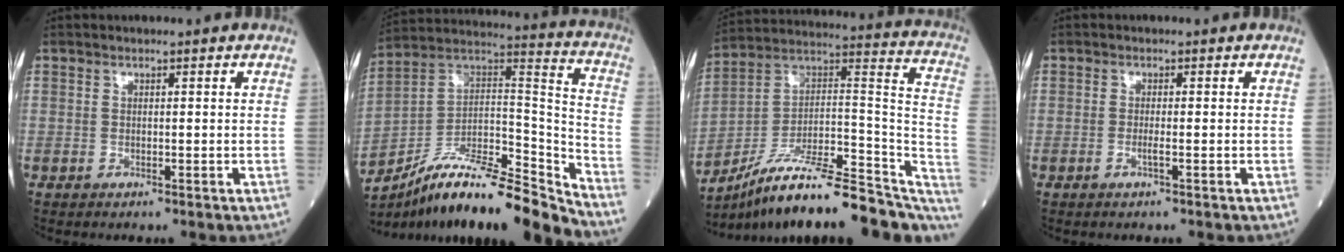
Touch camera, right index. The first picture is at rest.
{"total": 21.0, "force": [-17.3, 2.6, 11.5], "torque": [-0.174, 0.039, -0.295]}
{"total": 25.5, "force": [-18.9, 6.3, 16.0], "torque": [-0.175, 0.035, -0.291]}
{"total": 1.3, "force": [-0.5, -0.1, 1.2], "torque": [-0.024, -0.002, -0.012]}